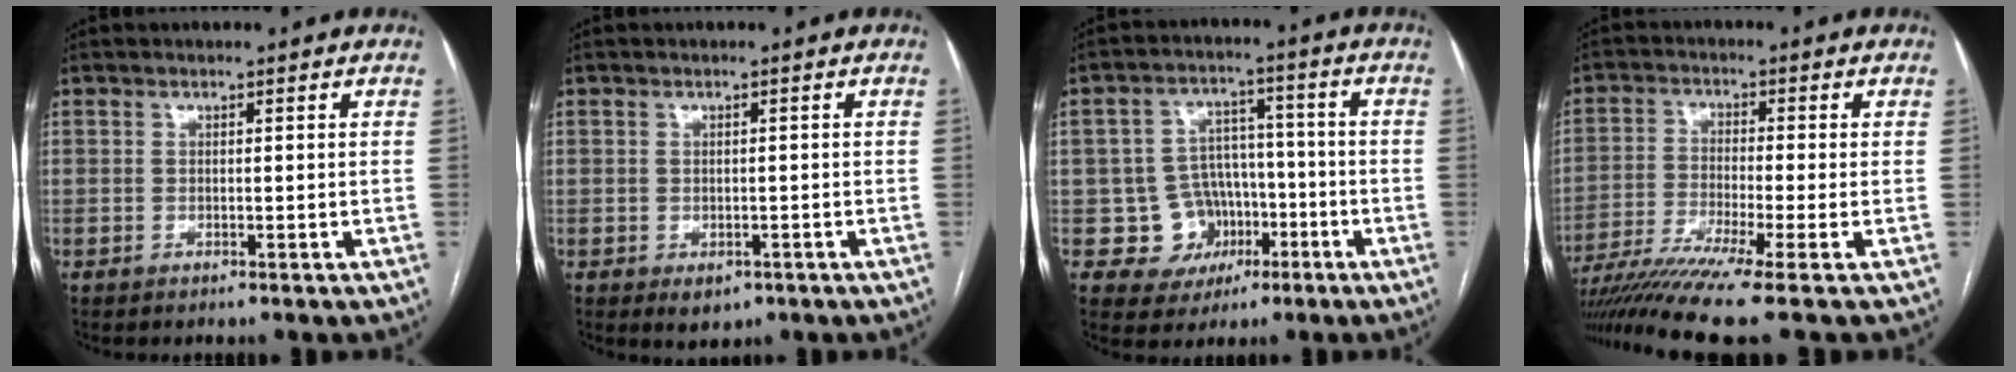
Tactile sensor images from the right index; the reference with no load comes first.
{"total": 2.3, "force": [-1.0, 1.8, 1.0], "torque": [-0.007, 0.002, -0.003]}
{"total": 8.3, "force": [-2.6, 7.7, 1.7], "torque": [-0.017, 0.025, -0.031]}
{"total": 11.6, "force": [-8.8, -2.3, 7.1], "torque": [-0.117, -0.030, -0.145]}